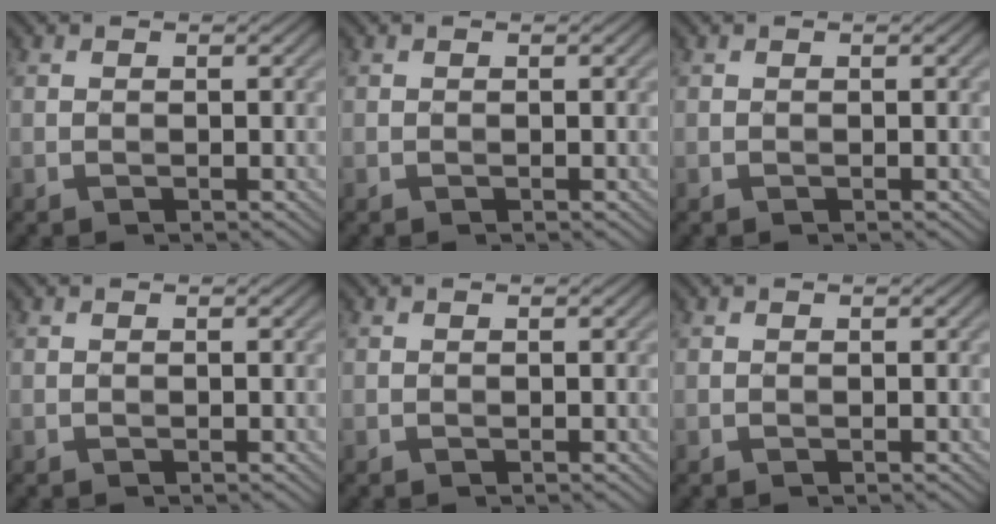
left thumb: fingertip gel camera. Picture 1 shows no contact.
{"total": 0.0}
{"total": 0.0}
{"total": 0.0}
{"total": 0.0}
{"total": 0.0}